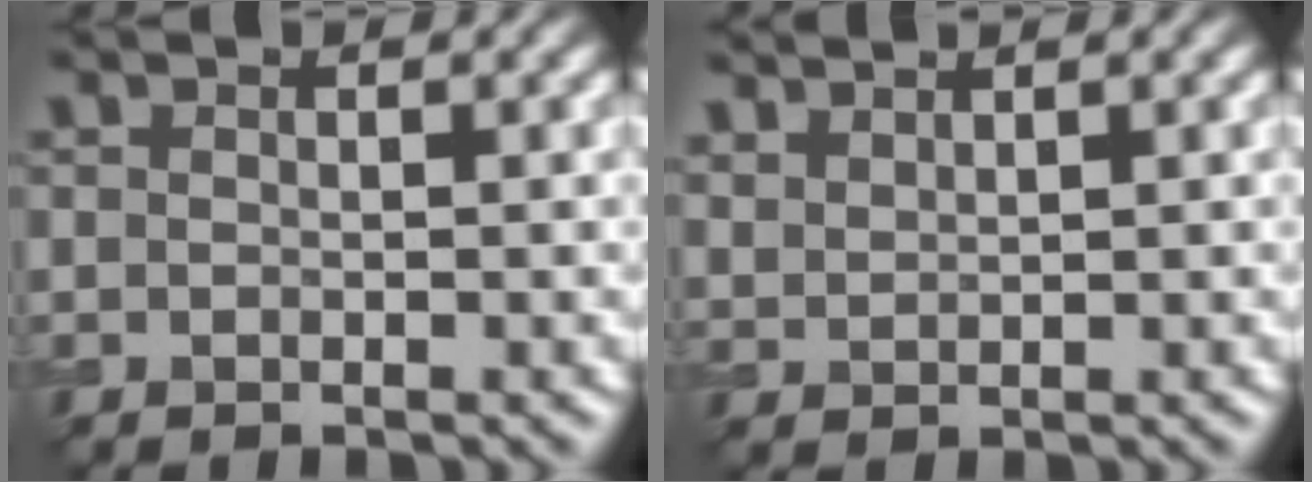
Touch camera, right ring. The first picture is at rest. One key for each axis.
{"total": 1.8, "fx": 1.7, "fy": 0.3, "fz": 0.4, "tx": -0.010, "ty": 0.005, "tz": 0.037}